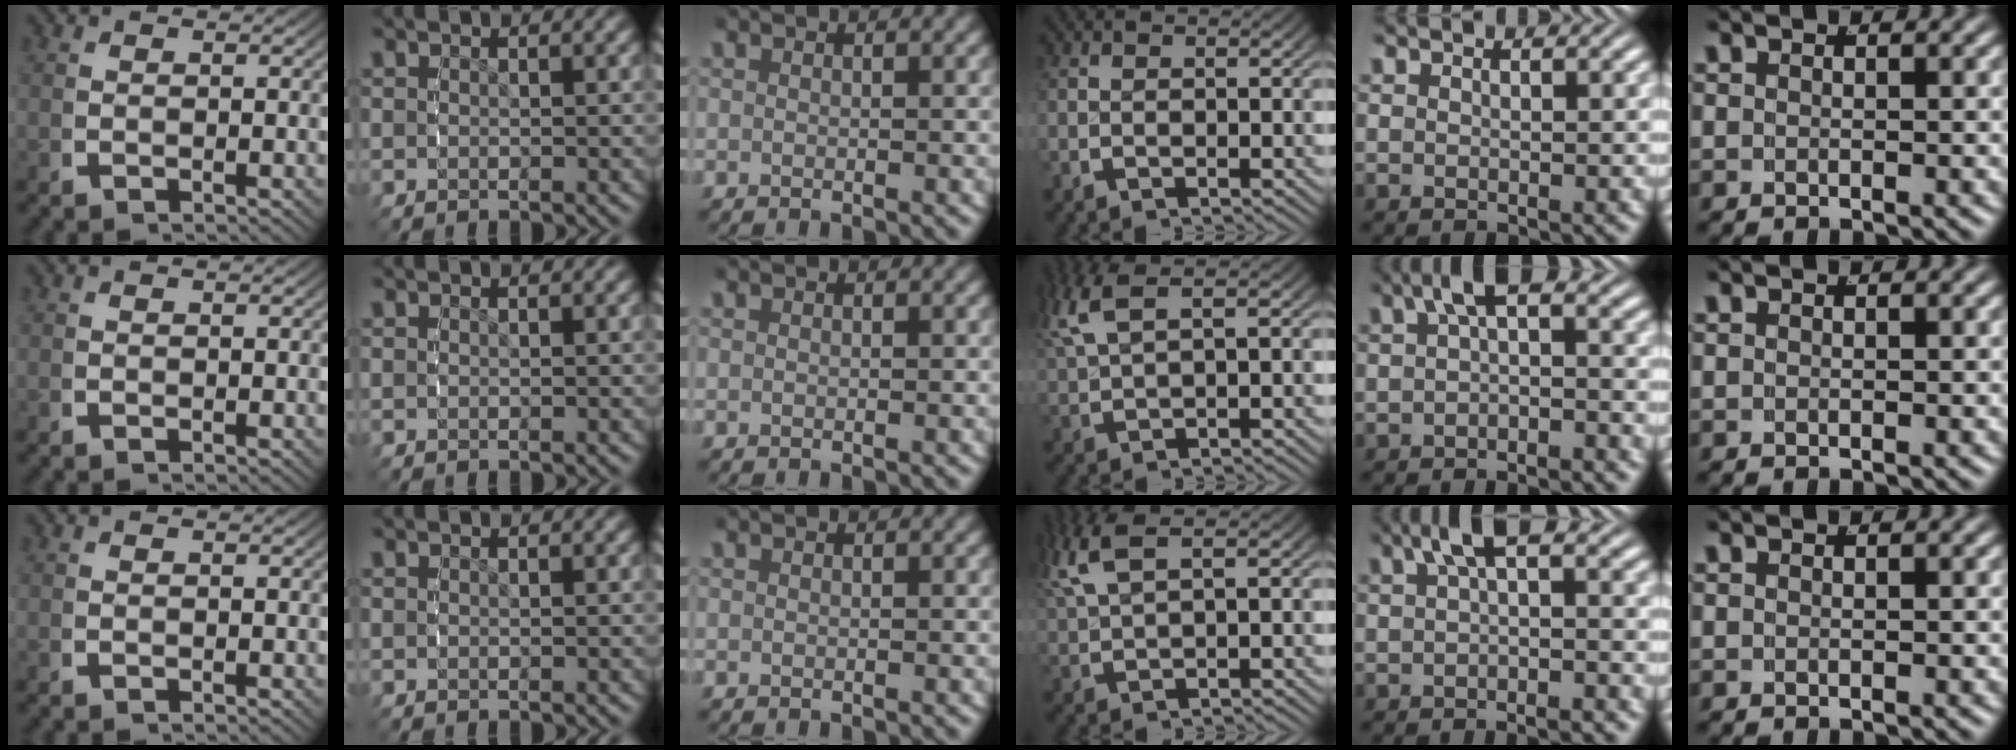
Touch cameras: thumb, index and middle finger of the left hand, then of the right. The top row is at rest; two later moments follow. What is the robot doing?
{"motion": "grasp_and_lifting", "object": "camera"}